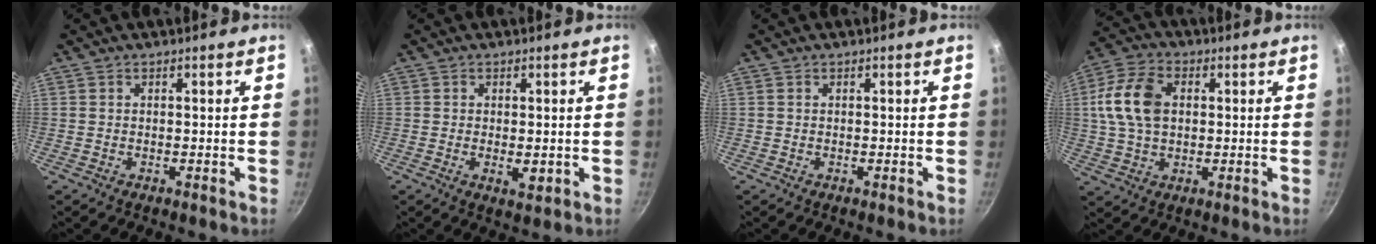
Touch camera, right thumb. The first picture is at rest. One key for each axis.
{"total": 3.0, "fx": -0.3, "fy": 1.6, "fz": 2.5, "tx": -0.041, "ty": -0.008, "tz": -0.003}
{"total": 0.0}
{"total": 12.2, "fx": 2.0, "fy": 8.3, "fz": 8.7, "tx": -0.155, "ty": 0.012, "tz": 0.029}